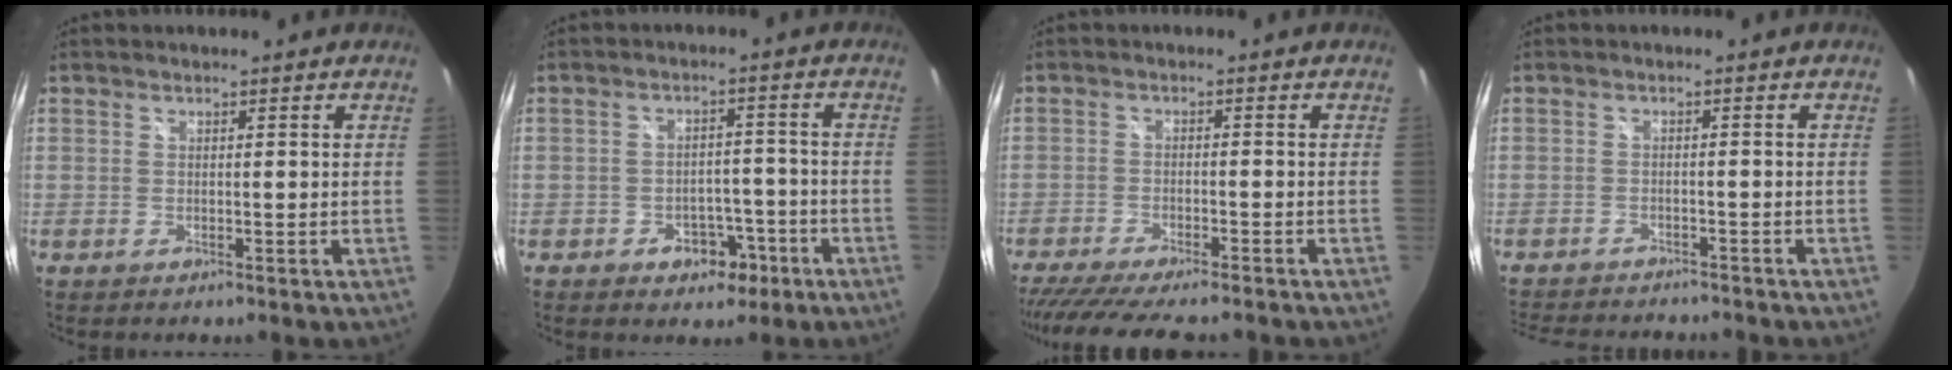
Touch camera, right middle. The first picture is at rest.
{"total": 5.6, "force": [-3.3, 3.8, 2.5], "torque": [-0.051, 0.012, -0.033]}
{"total": 13.0, "force": [-11.2, 1.9, 6.3], "torque": [-0.138, -0.031, -0.178]}
{"total": 9.6, "force": [-8.7, 2.6, 3.2], "torque": [-0.081, -0.011, -0.133]}